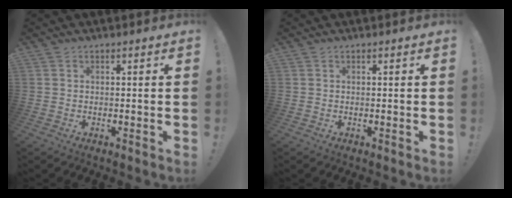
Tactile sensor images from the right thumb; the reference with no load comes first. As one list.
[{"total": 0.0}]